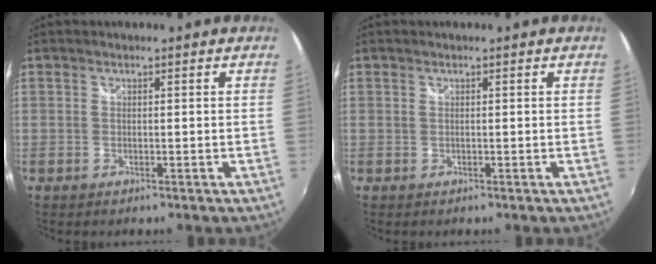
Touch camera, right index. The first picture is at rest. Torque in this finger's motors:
{"motor_torque": [0.28, 0.02, 0.00, 0.01]}